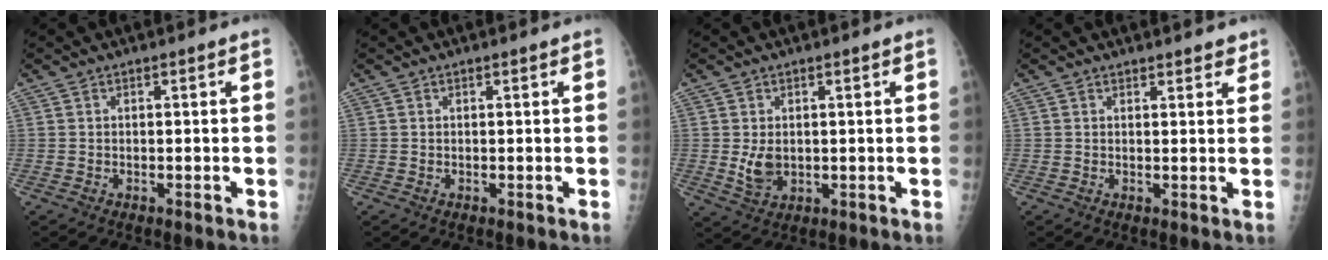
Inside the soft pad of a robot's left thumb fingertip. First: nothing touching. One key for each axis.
{"total": 0.0}
{"total": 4.2, "fx": 0.3, "fy": 3.0, "fz": 3.0, "tx": -0.044, "ty": -0.010, "tz": 0.015}
{"total": 2.6, "fx": 2.3, "fy": 1.0, "fz": 0.9, "tx": 0.009, "ty": -0.008, "tz": 0.024}